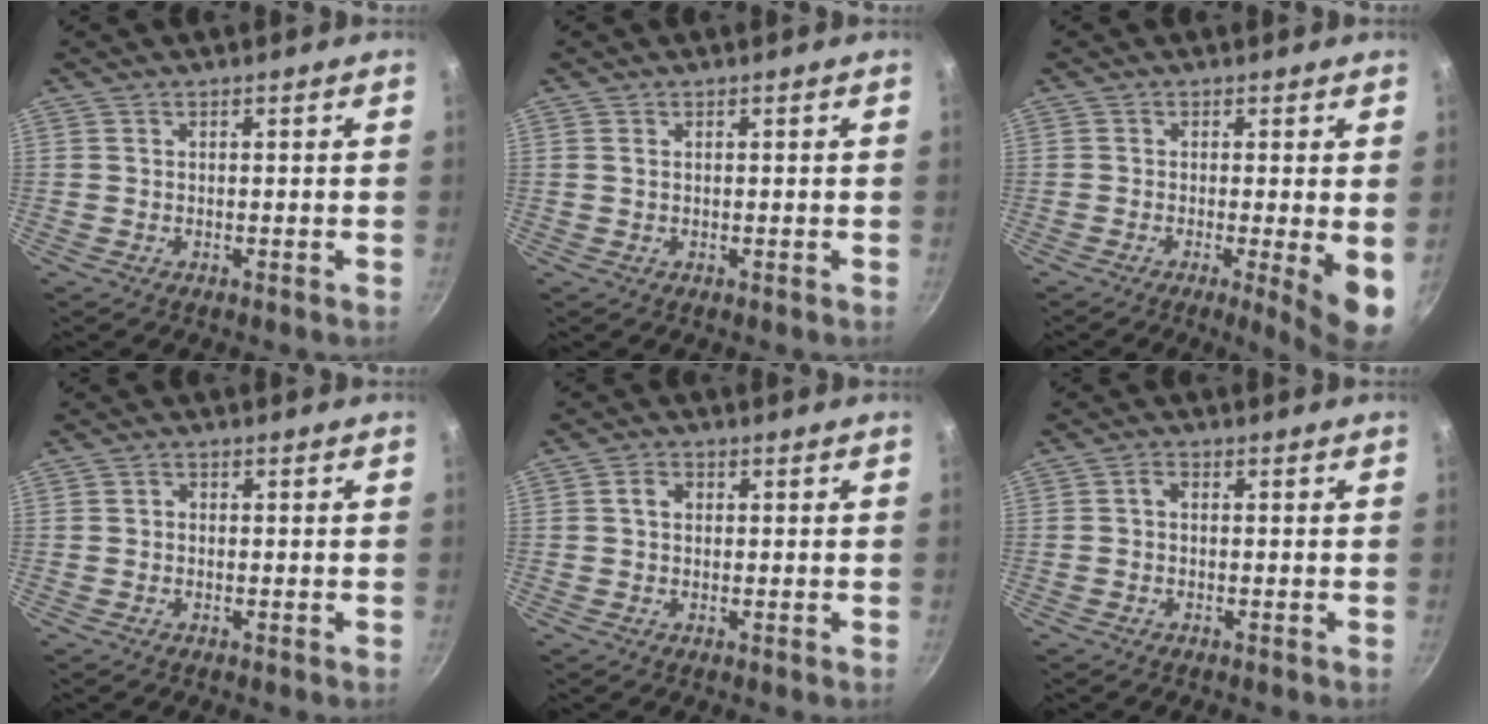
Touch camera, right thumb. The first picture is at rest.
{"total": 0.7, "force": [0.2, 0.4, 0.4], "torque": [-0.009, 0.001, 0.003]}
{"total": 7.0, "force": [-1.0, 0.9, 6.9], "torque": [-0.091, -0.014, -0.012]}
{"total": 1.0, "force": [-0.2, 0.9, 0.5], "torque": [-0.006, 0.005, -0.003]}
{"total": 2.5, "force": [0.3, 2.0, 1.5], "torque": [-0.016, 0.005, 0.003]}
{"total": 1.5, "force": [-0.3, 1.1, 1.0], "torque": [-0.021, 0.008, -0.008]}